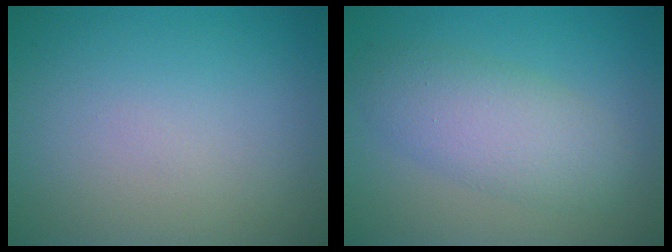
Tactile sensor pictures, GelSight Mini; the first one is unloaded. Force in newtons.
{"total": 4.6, "press": 4.6, "slide": 0.2}